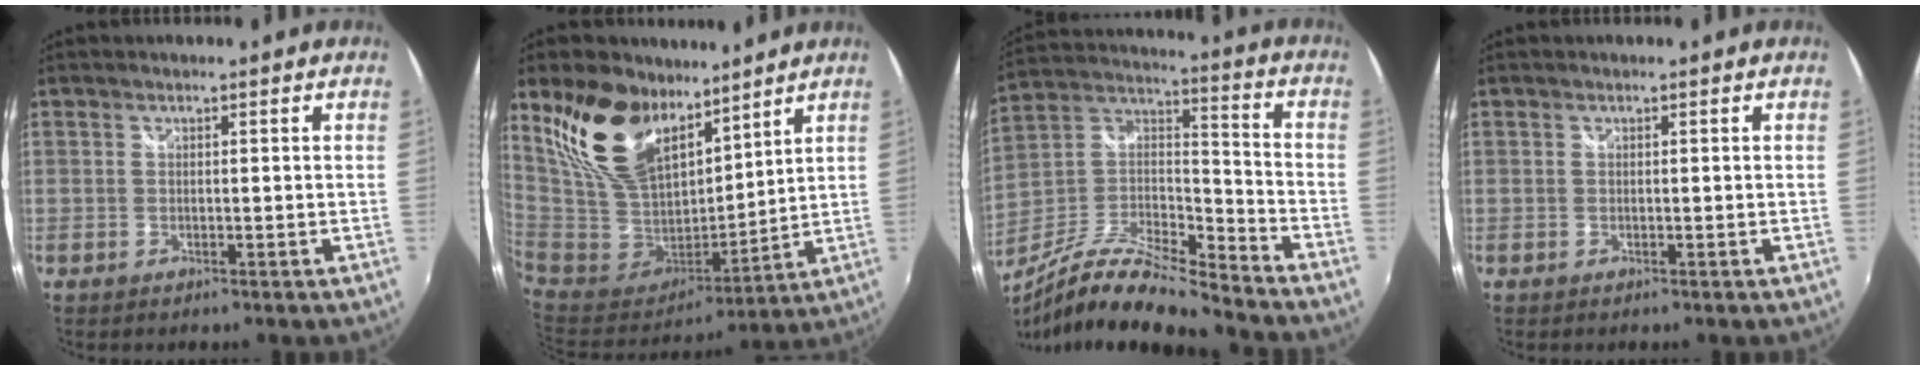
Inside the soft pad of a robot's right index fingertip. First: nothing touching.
{"total": 21.9, "force": [14.4, 11.9, 11.4], "torque": [-0.262, 0.031, 0.290]}
{"total": 17.2, "force": [-14.1, 2.9, 9.5], "torque": [-0.188, -0.003, -0.271]}
{"total": 0.0}